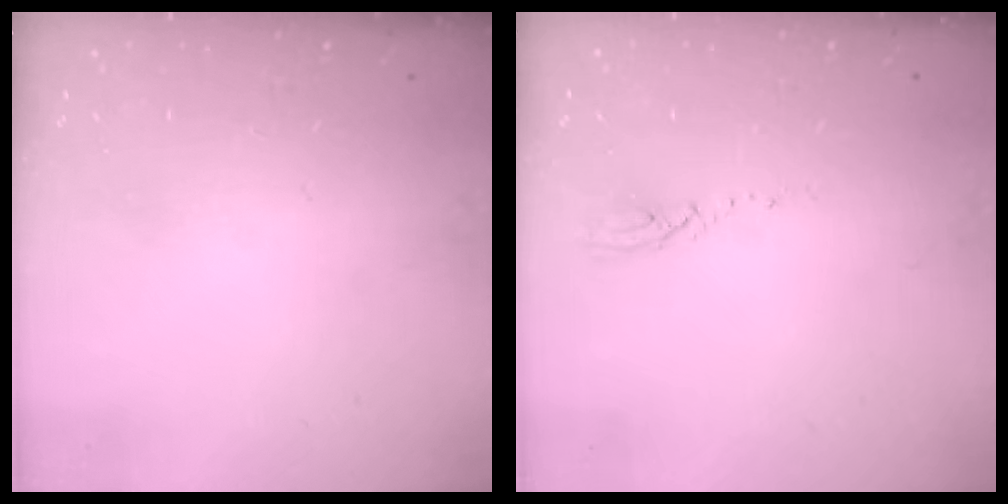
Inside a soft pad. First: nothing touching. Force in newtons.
{"total": 3.4, "press": 3.3, "slide": 0.3}